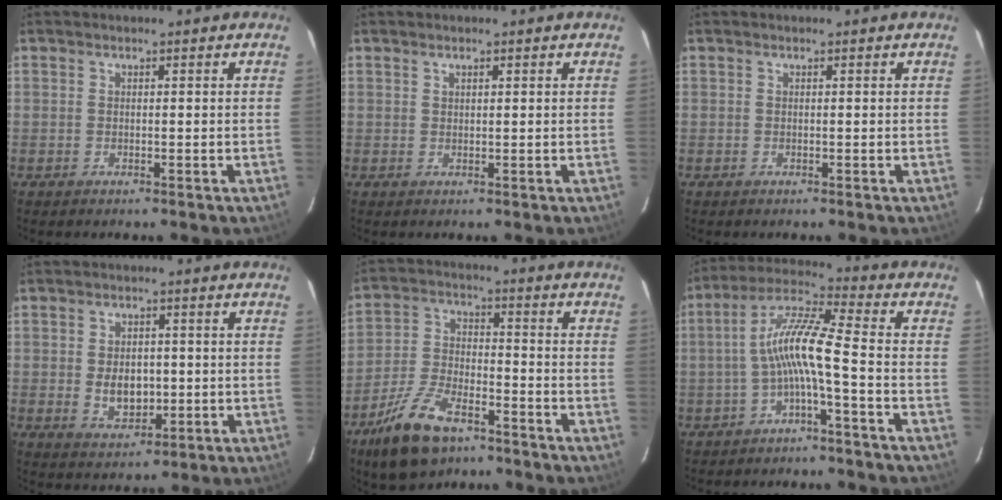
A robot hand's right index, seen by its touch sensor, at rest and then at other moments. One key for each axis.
{"total": 0.9, "fx": 0.6, "fy": 0.4, "fz": 0.5, "tx": -0.006, "ty": 0.002, "tz": 0.011}
{"total": 0.0}
{"total": 6.2, "fx": -0.5, "fy": 4.3, "fz": 4.4, "tx": -0.079, "ty": -0.005, "tz": 0.000}
{"total": 13.7, "fx": -9.2, "fy": 5.8, "fz": 8.2, "tx": -0.182, "ty": -0.013, "tz": -0.170}
{"total": 9.1, "fx": -2.7, "fy": 0.3, "fz": 8.7, "tx": -0.192, "ty": 0.021, "tz": -0.052}